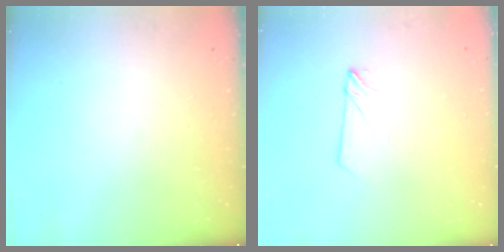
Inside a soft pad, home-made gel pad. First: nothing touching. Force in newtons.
{"total": 2.8, "press": 2.8, "slide": 0.3}